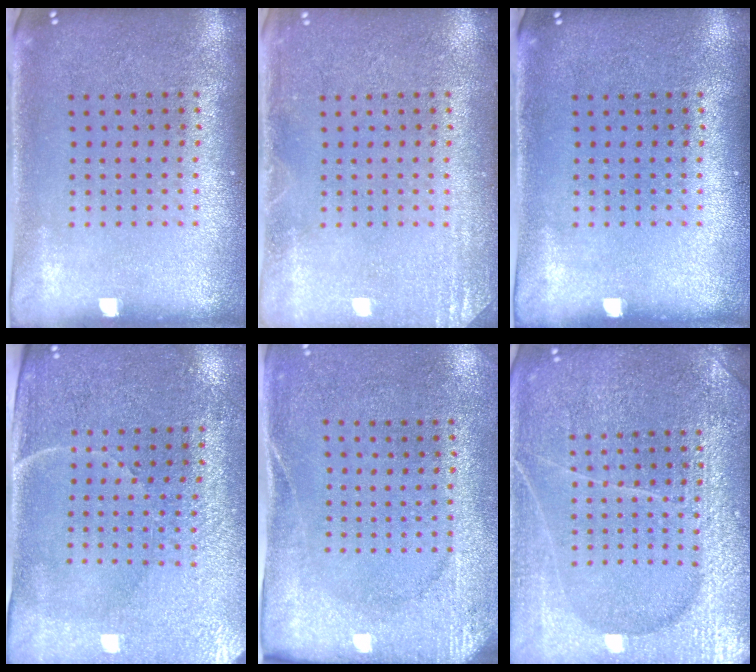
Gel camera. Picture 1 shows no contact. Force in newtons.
{"total": 1.8, "press": 1.8, "slide": 0.2}
{"total": 0.0}
{"total": 3.3, "press": 3.2, "slide": 1.0}
{"total": 2.6, "press": 2.0, "slide": 1.6}
{"total": 6.6, "press": 6.5, "slide": 0.8}